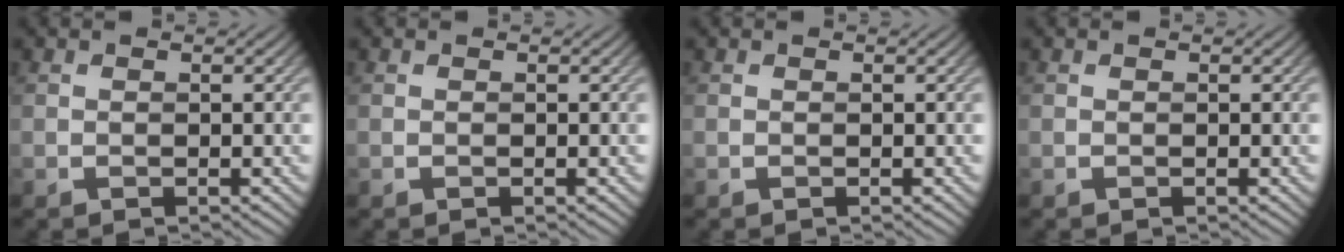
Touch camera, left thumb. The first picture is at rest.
{"total": 0.0}
{"total": 0.0}
{"total": 0.0}